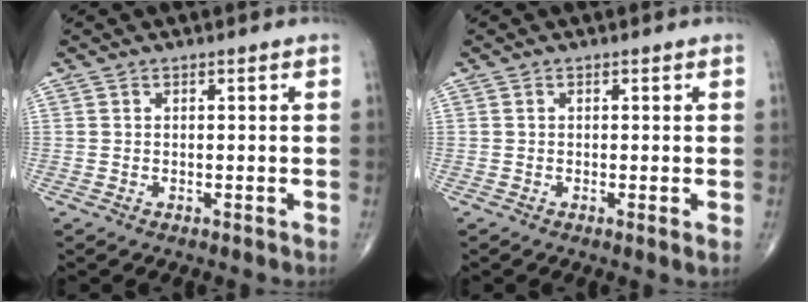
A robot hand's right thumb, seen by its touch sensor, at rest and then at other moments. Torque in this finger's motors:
{"motor_torque": [-0.18, -0.05, -0.30, -0.26, -0.16]}